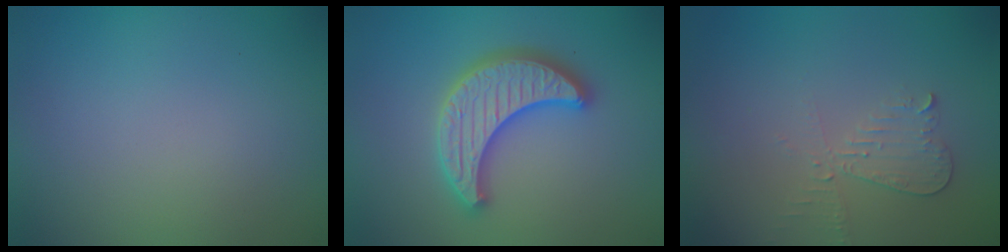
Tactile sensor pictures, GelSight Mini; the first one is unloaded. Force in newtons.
{"total": 5.3, "press": 5.2, "slide": 0.9}
{"total": 2.1, "press": 2.1, "slide": 0.1}